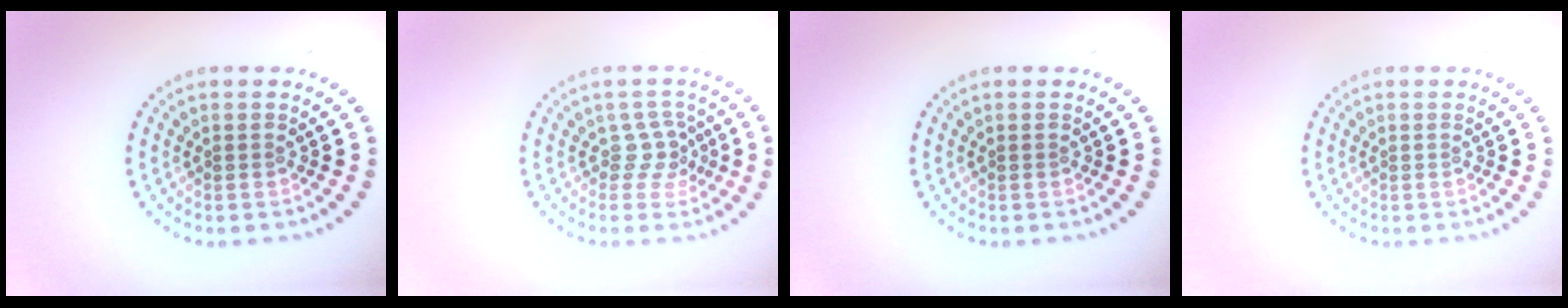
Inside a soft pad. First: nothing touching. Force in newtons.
{"total": 2.1, "press": 1.5, "slide": 1.4}
{"total": 0.0}
{"total": 0.0}